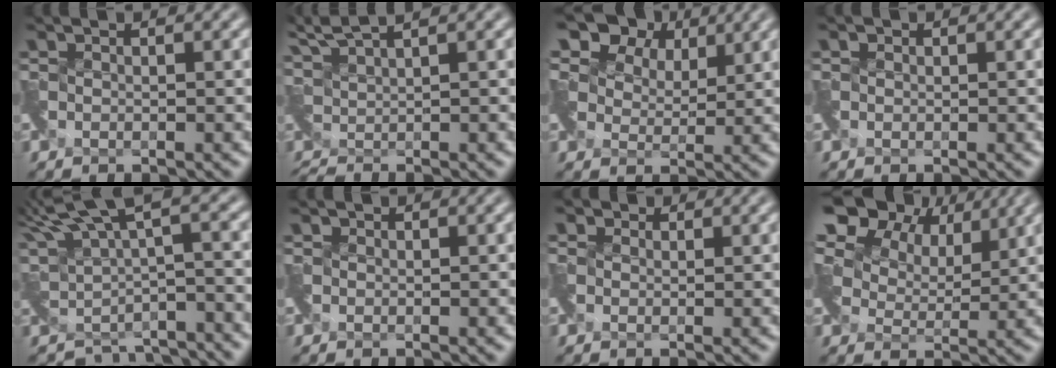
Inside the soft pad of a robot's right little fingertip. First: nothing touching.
{"total": 2.6, "force": [2.0, 0.3, 1.7], "torque": [-0.035, 0.004, 0.037]}
{"total": 6.9, "force": [4.8, 4.0, 2.8], "torque": [-0.060, 0.014, 0.064]}
{"total": 0.6, "force": [-0.1, 0.1, -0.6], "torque": [0.011, 0.001, 0.004]}
{"total": 5.0, "force": [1.1, 2.1, 4.4], "torque": [-0.084, -0.013, 0.046]}
{"total": 0.6, "force": [-0.1, 0.2, -0.6], "torque": [0.009, 0.002, 0.003]}
{"total": 1.0, "force": [0.1, 0.6, -0.8], "torque": [0.009, 0.000, 0.004]}
{"total": 12.5, "force": [8.4, 6.4, 6.6], "torque": [-0.140, 0.032, 0.116]}